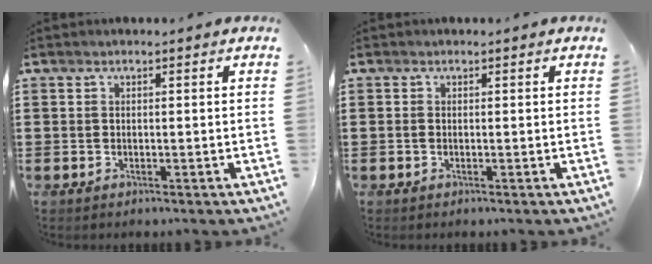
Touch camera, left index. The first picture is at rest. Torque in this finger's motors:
{"motor_torque": [-0.47, 0.67, -0.03, -0.01]}